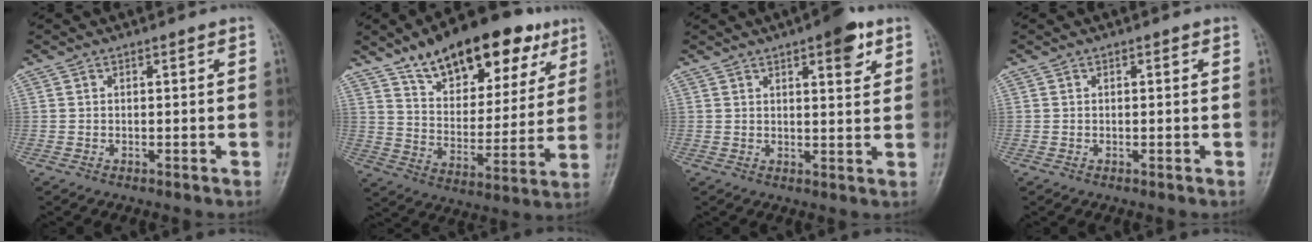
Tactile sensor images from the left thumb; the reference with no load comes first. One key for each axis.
{"total": 23.0, "fx": 14.2, "fy": 11.0, "fz": 14.4, "tx": -0.175, "ty": -0.034, "tz": 0.227}
{"total": 6.6, "fx": 3.7, "fy": 2.2, "fz": 5.1, "tx": -0.053, "ty": -0.014, "tz": 0.044}
{"total": 0.0}